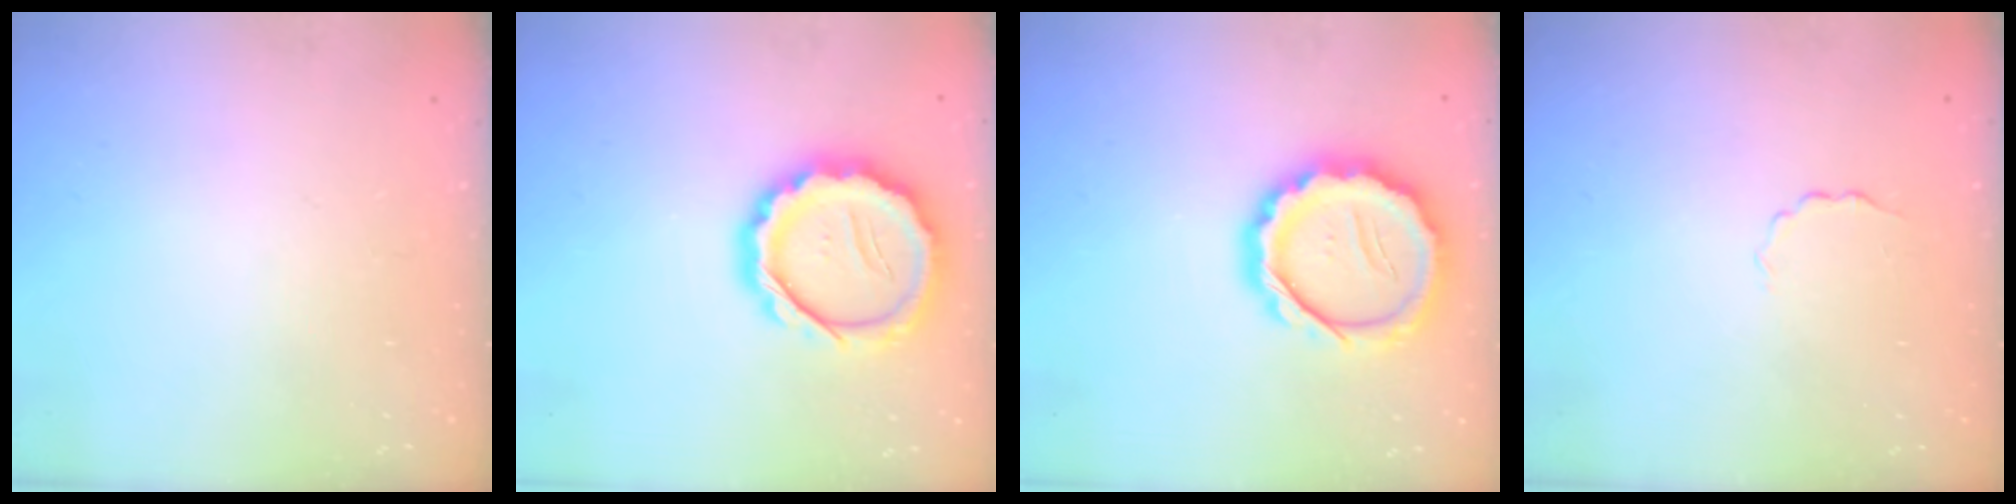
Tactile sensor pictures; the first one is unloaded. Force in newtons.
{"total": 15.6, "press": 15.4, "slide": 2.5}
{"total": 15.6, "press": 15.4, "slide": 2.5}
{"total": 2.0, "press": 1.9, "slide": 0.6}